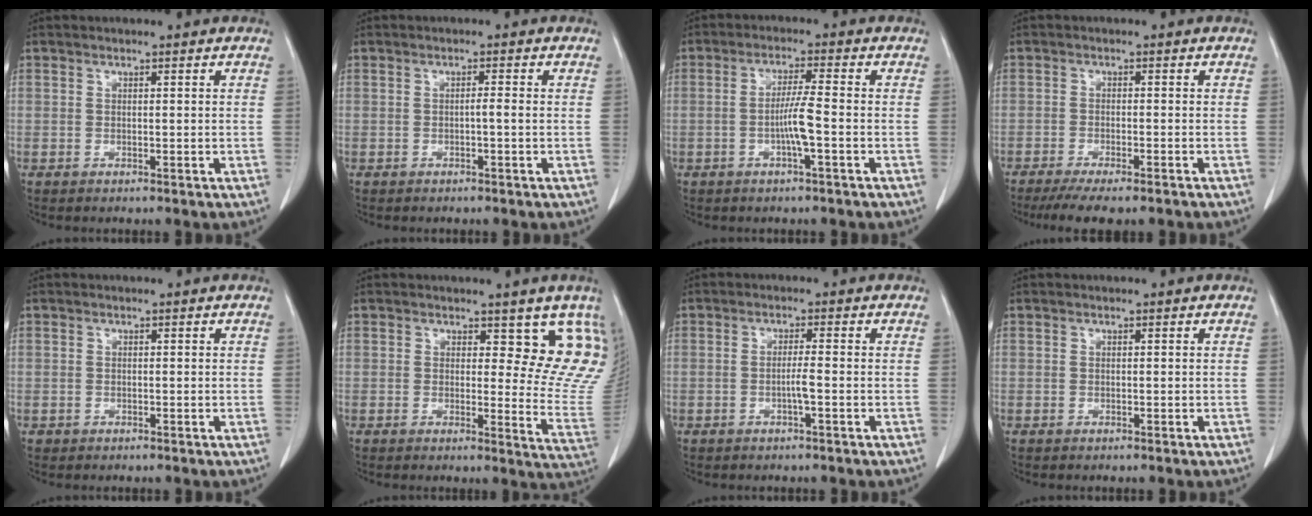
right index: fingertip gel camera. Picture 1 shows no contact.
{"total": 1.1, "force": [-0.2, -0.1, 1.1], "torque": [-0.017, 0.002, -0.004]}
{"total": 4.8, "force": [-1.2, -0.2, 4.6], "torque": [-0.090, 0.001, -0.025]}
{"total": 8.3, "force": [-6.7, 1.6, 4.7], "torque": [-0.062, -0.012, -0.101]}
{"total": 0.5, "force": [0.0, 0.5, -0.1], "torque": [0.008, 0.006, -0.004]}
{"total": 9.7, "force": [7.3, 3.5, 5.4], "torque": [-0.037, -0.035, 0.067]}
{"total": 2.2, "force": [-0.6, -0.2, 2.1], "torque": [-0.040, 0.000, -0.013]}
{"total": 0.0}